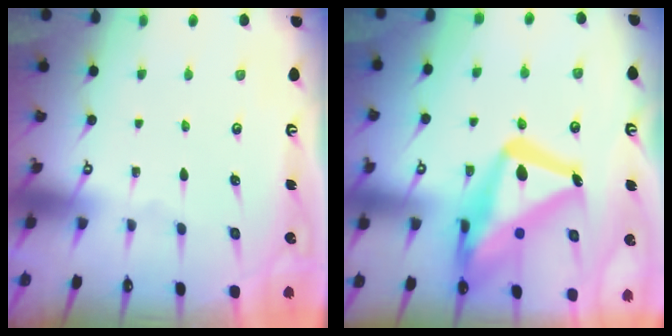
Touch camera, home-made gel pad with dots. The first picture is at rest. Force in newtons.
{"total": 22.0, "press": 21.9, "slide": 1.9}